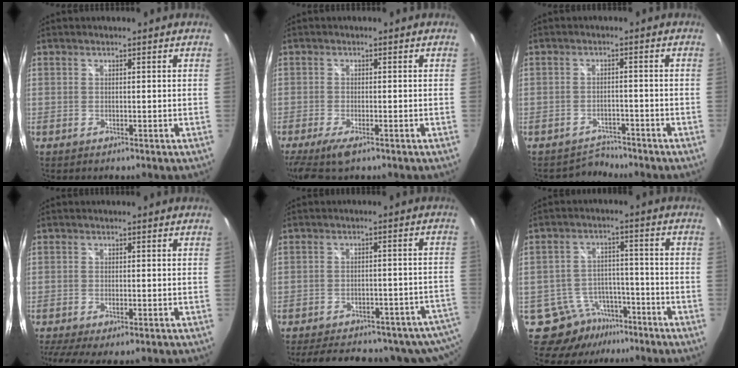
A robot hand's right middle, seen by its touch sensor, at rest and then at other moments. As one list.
[{"total": 6.7, "force": [-4.5, 1.7, 4.7], "torque": [-0.109, -0.027, -0.078]}, {"total": 3.7, "force": [-3.5, 1.0, -0.7], "torque": [0.008, 0.007, -0.058]}, {"total": 7.7, "force": [-5.3, 2.2, 5.1], "torque": [-0.113, -0.032, -0.084]}, {"total": 22.3, "force": [-19.0, 7.7, 8.6], "torque": [-0.136, 0.006, -0.220]}, {"total": 9.8, "force": [-7.6, 5.8, 1.9], "torque": [-0.041, 0.019, -0.108]}]